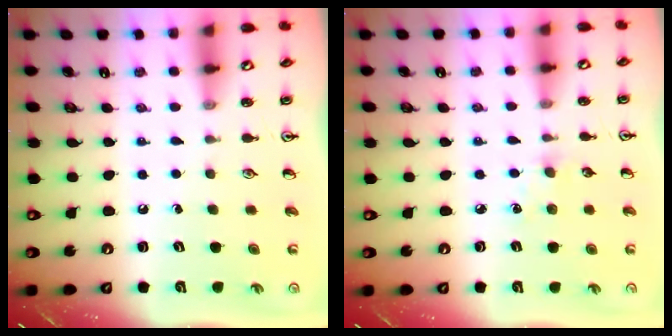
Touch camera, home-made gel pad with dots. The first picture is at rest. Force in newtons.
{"total": 3.3, "press": 3.3, "slide": 0.5}